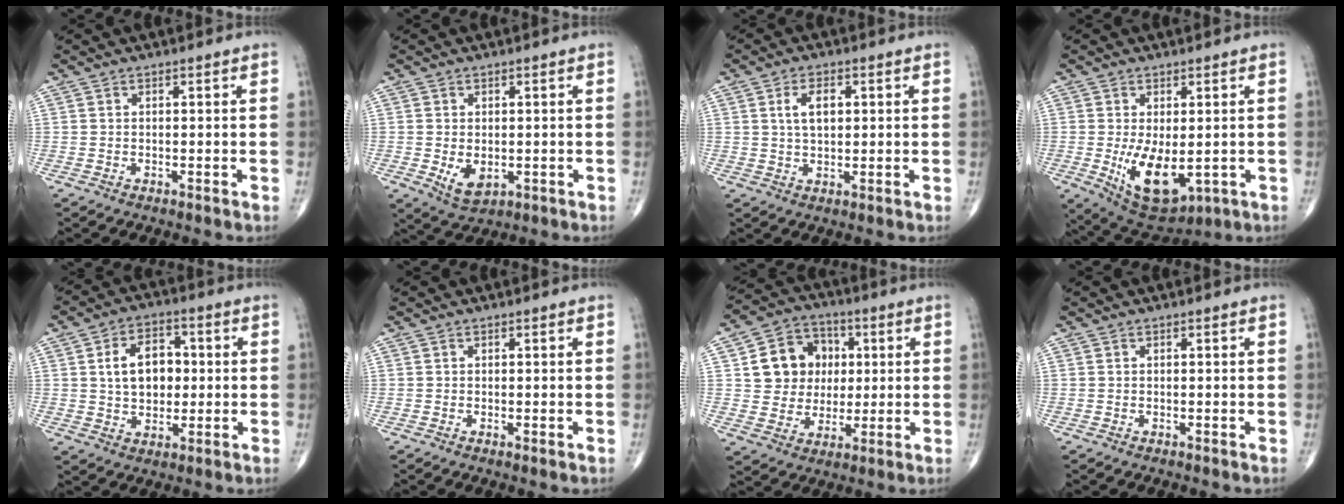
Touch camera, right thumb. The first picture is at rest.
{"total": 5.1, "force": [-0.9, 3.2, 3.8], "torque": [-0.058, -0.011, -0.002]}
{"total": 5.1, "force": [1.3, 2.8, 4.0], "torque": [-0.066, 0.000, 0.021]}
{"total": 11.0, "force": [-1.7, 5.6, 9.4], "torque": [-0.144, -0.023, -0.007]}
{"total": 10.4, "force": [1.2, 7.2, 7.4], "torque": [-0.093, 0.011, 0.020]}
{"total": 0.6, "force": [0.0, 0.1, 0.6], "torque": [-0.013, -0.004, -0.002]}
{"total": 12.7, "force": [2.6, 11.2, 5.5], "torque": [-0.048, 0.007, 0.046]}
{"total": 0.0}